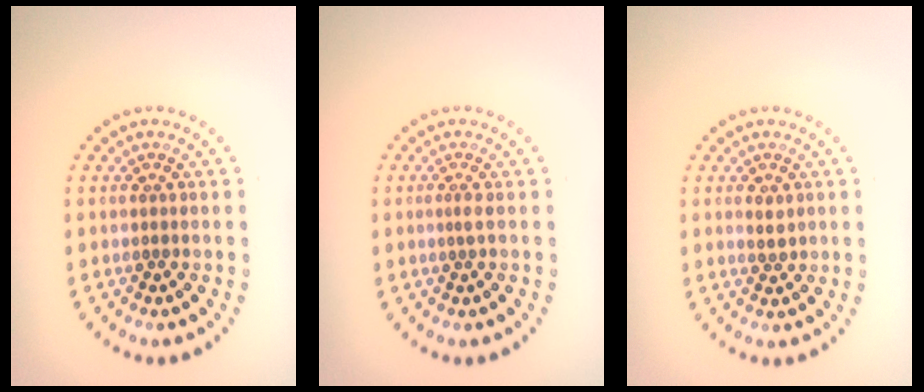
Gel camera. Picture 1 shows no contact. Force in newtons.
{"total": 0.9, "press": 0.5, "slide": 0.8}
{"total": 1.2, "press": 1.2, "slide": 0.3}